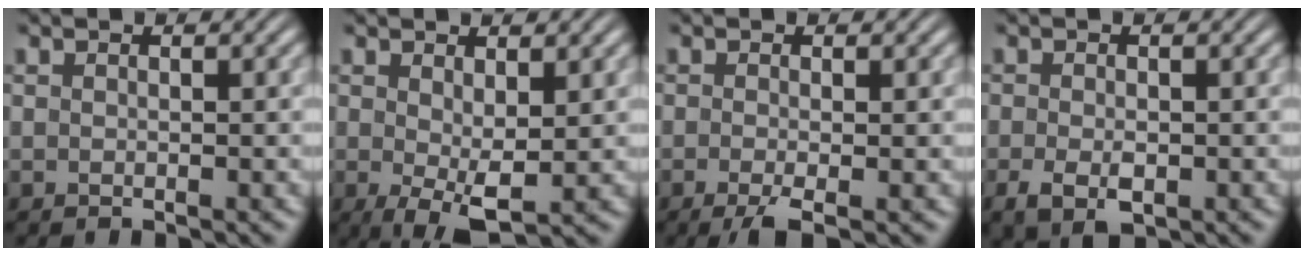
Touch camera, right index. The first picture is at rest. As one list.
[{"total": 3.6, "force": [-1.0, 1.3, 3.2], "torque": [-0.054, -0.030, 0.000]}, {"total": 2.2, "force": [-1.3, 0.5, 1.6], "torque": [-0.034, -0.012, -0.019]}, {"total": 3.2, "force": [-1.5, 1.8, 2.2], "torque": [-0.048, -0.020, -0.013]}]